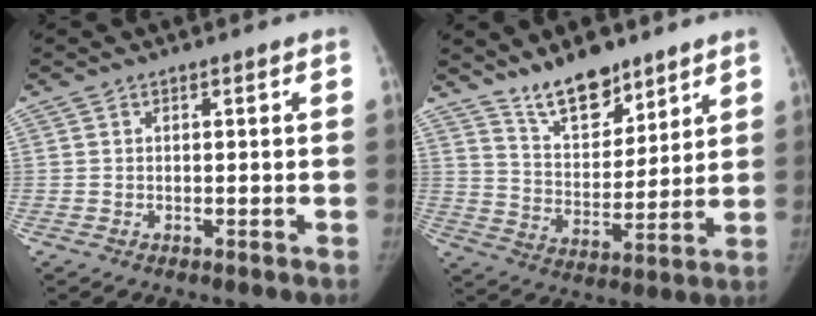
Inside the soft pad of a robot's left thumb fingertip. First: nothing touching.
{"total": 11.7, "force": [9.2, 4.9, 5.4], "torque": [-0.060, -0.070, 0.170]}